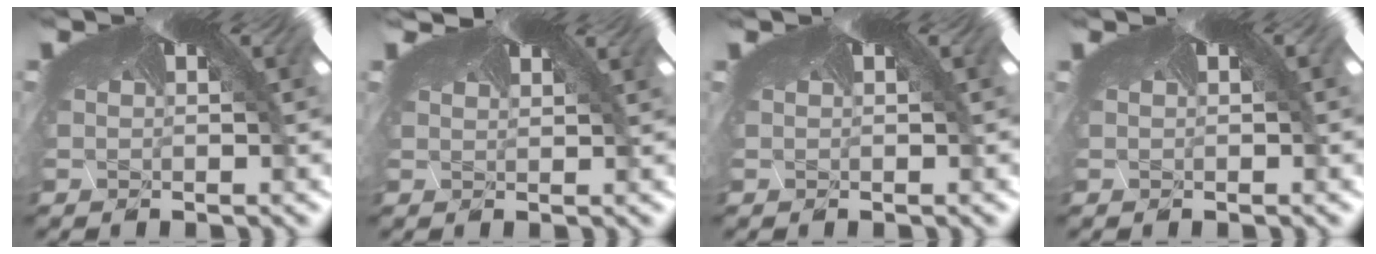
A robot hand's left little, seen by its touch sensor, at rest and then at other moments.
{"total": 1.8, "force": [1.0, 1.1, 1.1], "torque": [-0.026, 0.008, 0.009]}
{"total": 0.0}
{"total": 0.0}